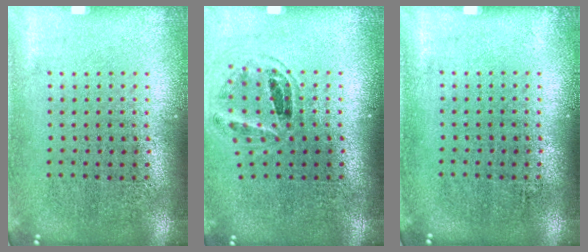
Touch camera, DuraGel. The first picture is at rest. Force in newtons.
{"total": 0.9, "press": 0.9, "slide": 0.2}
{"total": 0.0}